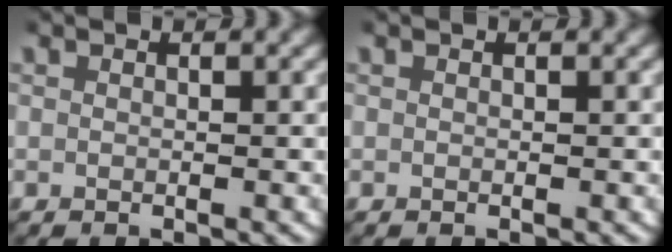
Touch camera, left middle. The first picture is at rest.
{"total": 0.0}